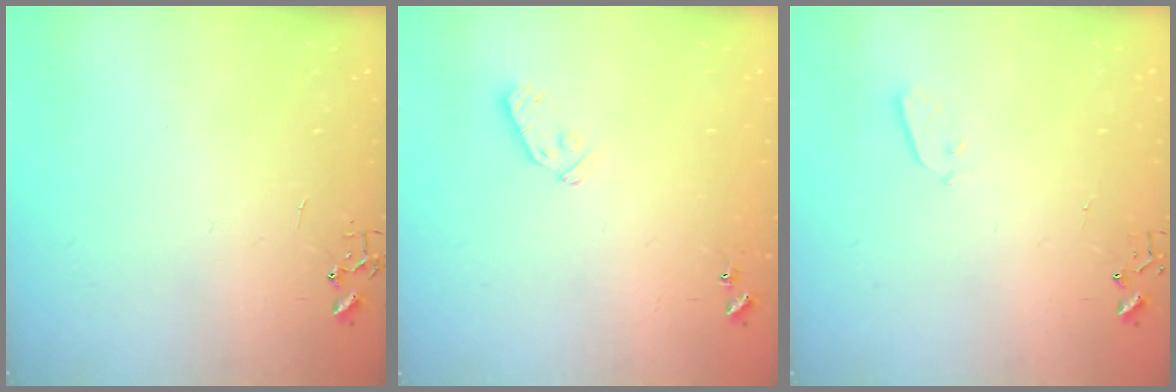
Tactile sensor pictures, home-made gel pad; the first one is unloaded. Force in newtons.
{"total": 5.9, "press": 5.9, "slide": 0.6}
{"total": 3.1, "press": 3.0, "slide": 0.9}